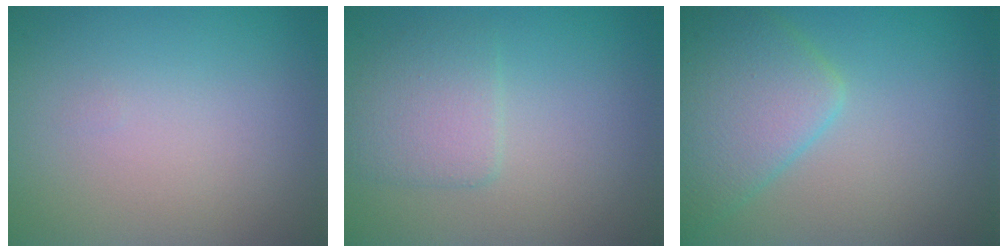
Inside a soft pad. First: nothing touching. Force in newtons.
{"total": 2.5, "press": 2.5, "slide": 0.4}
{"total": 5.6, "press": 5.6, "slide": 0.2}